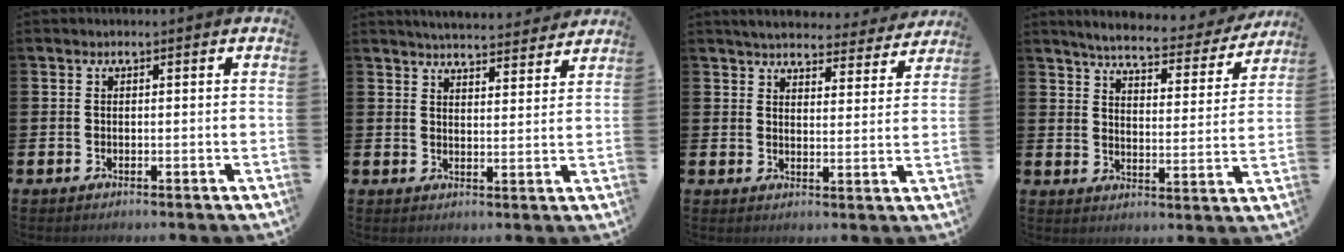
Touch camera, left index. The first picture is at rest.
{"total": 5.1, "force": [5.1, 0.4, 0.4], "torque": [-0.018, -0.033, 0.091]}
{"total": 5.0, "force": [4.9, 0.9, 0.8], "torque": [-0.029, -0.031, 0.086]}
{"total": 5.7, "force": [5.3, 0.9, 1.9], "torque": [-0.055, -0.035, 0.086]}